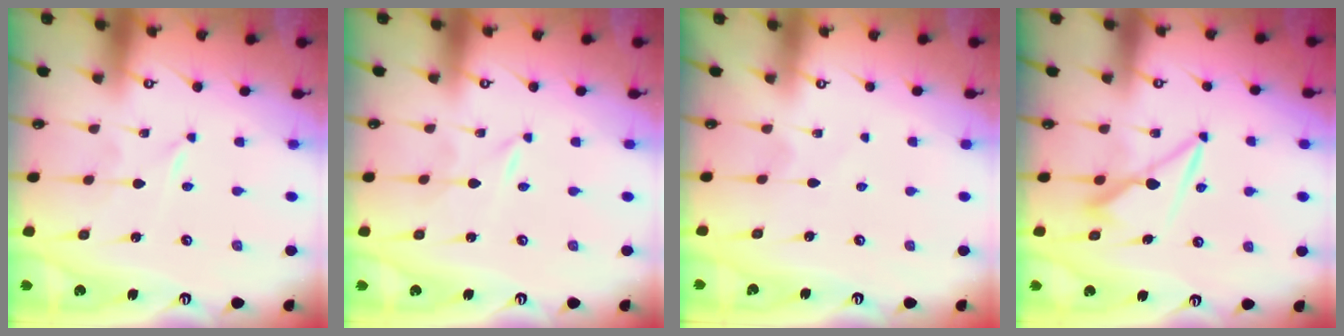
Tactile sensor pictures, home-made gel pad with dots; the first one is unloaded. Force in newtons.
{"total": 0.0}
{"total": 2.2, "press": 2.2, "slide": 0.3}
{"total": 8.6, "press": 8.5, "slide": 1.1}